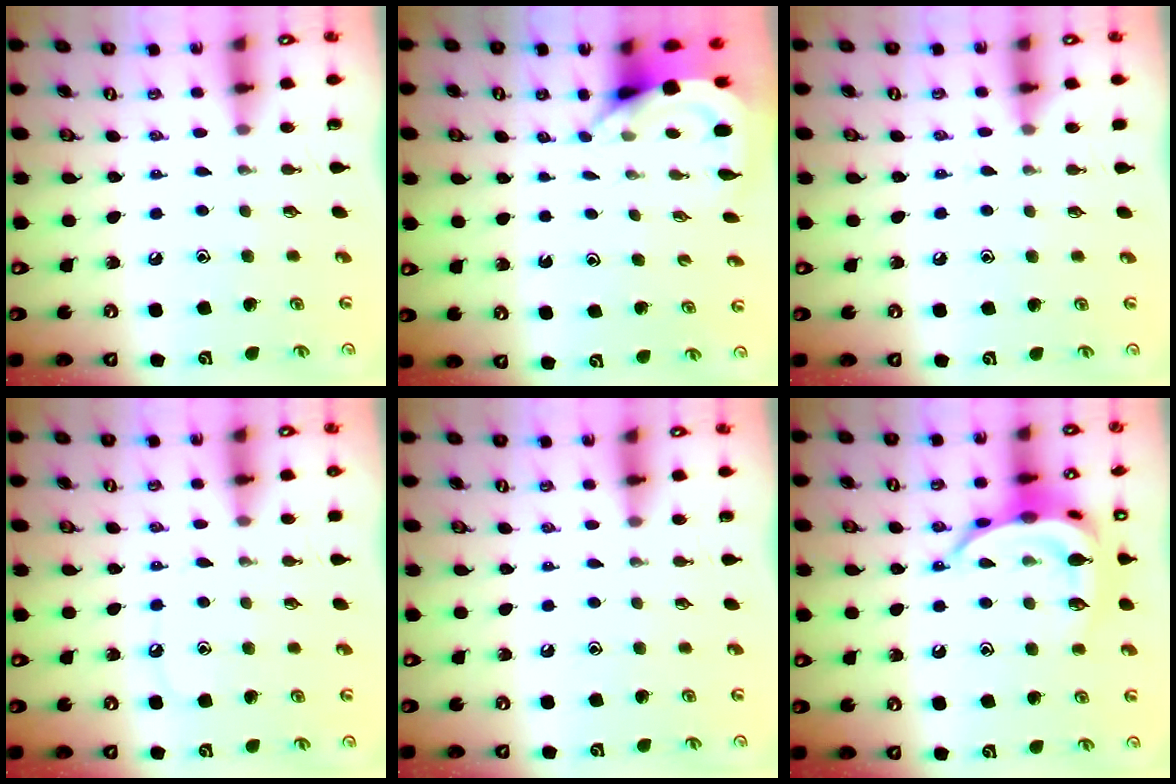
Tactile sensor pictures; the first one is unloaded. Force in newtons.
{"total": 3.5, "press": 3.5, "slide": 0.2}
{"total": 5.0, "press": 5.0, "slide": 0.7}
{"total": 7.5, "press": 7.5, "slide": 0.9}
{"total": 0.0}
{"total": 17.2, "press": 17.2, "slide": 0.2}